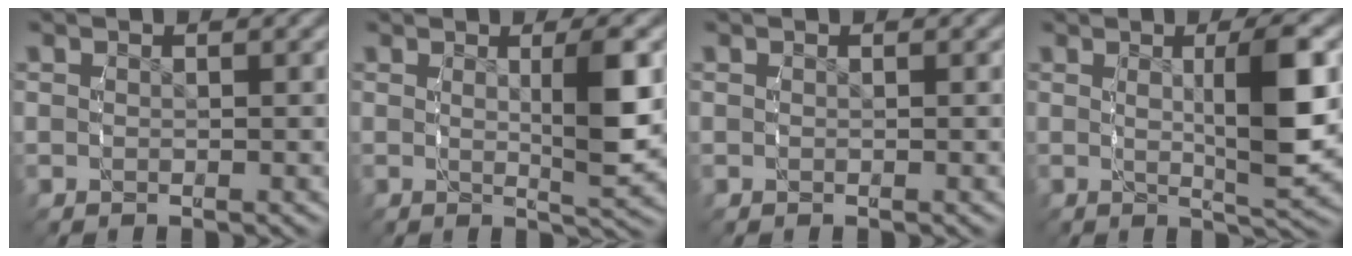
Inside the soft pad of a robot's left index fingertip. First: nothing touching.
{"total": 4.1, "force": [0.6, 0.1, 4.1], "torque": [-0.055, -0.004, 0.009]}
{"total": 0.0}
{"total": 5.9, "force": [0.8, 0.8, 5.8], "torque": [-0.082, 0.001, 0.011]}